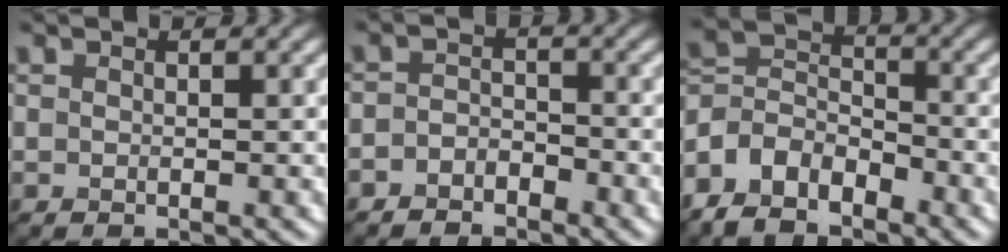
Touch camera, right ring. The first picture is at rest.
{"total": 2.2, "force": [-1.8, 1.2, 0.5], "torque": [-0.006, 0.006, -0.039]}
{"total": 5.6, "force": [-3.9, 3.3, 2.4], "torque": [-0.045, 0.006, -0.083]}